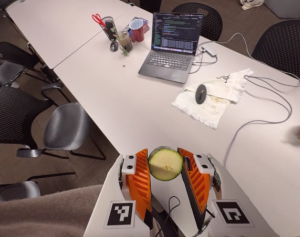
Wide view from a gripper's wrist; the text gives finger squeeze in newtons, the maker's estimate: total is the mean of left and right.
{"total": 10.7, "left": 10.5, "right": 11.0}